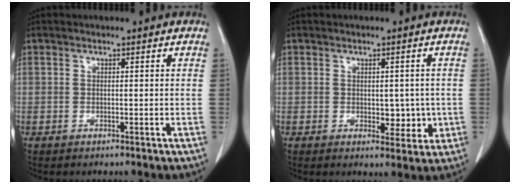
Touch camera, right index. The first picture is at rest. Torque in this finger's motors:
{"motor_torque": [0.19, 0.14, 0.08, 0.04]}